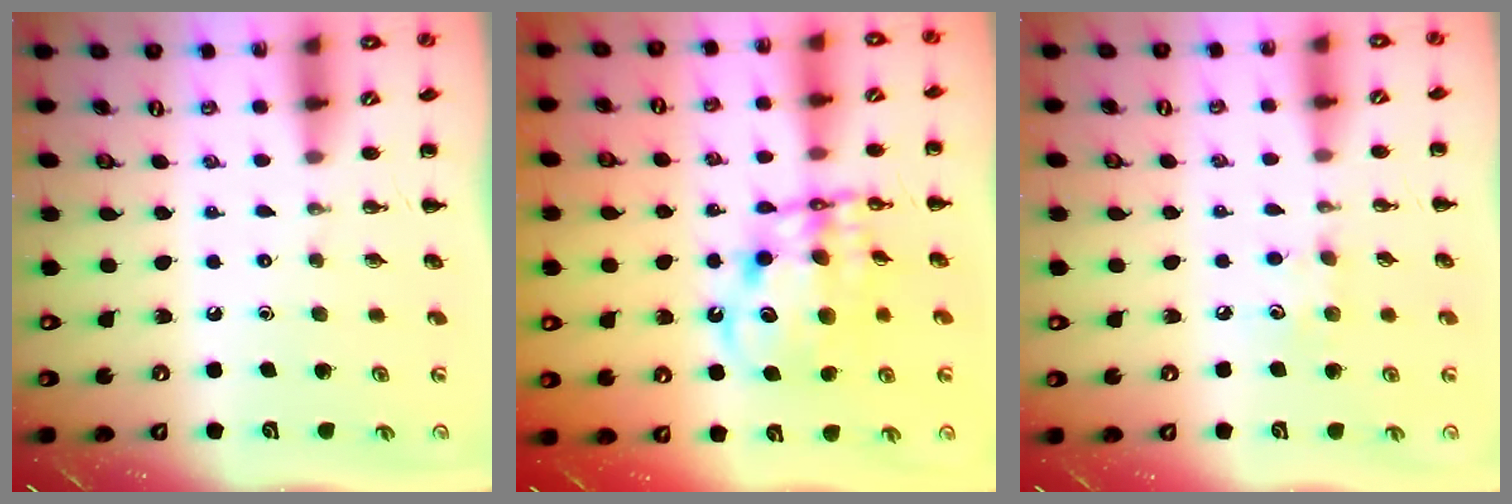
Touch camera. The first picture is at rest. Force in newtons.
{"total": 12.6, "press": 12.2, "slide": 3.0}
{"total": 6.6, "press": 6.4, "slide": 1.8}